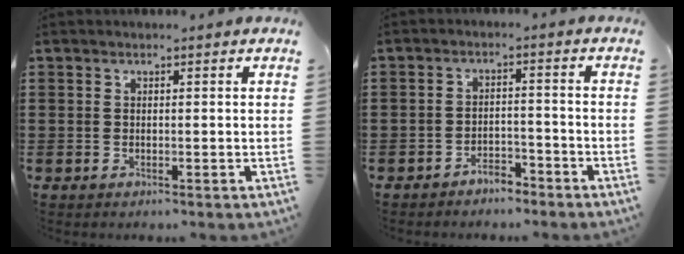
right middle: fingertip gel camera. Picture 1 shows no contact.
{"total": 3.1, "force": [-3.1, 0.5, 0.1], "torque": [-0.009, 0.004, -0.065]}